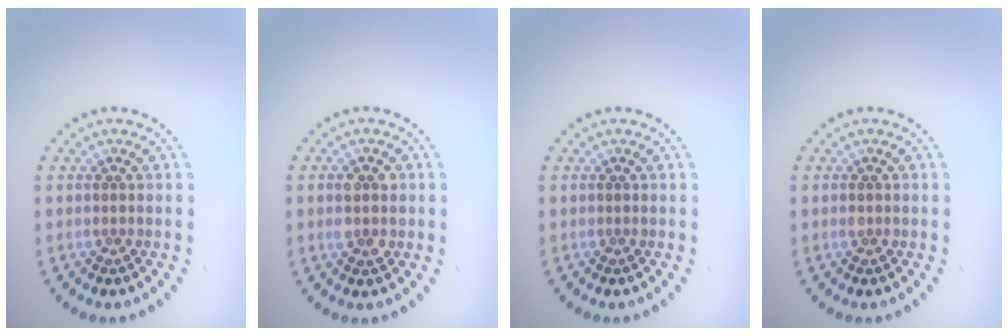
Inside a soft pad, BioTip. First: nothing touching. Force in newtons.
{"total": 2.7, "press": 2.7, "slide": 0.2}
{"total": 0.0}
{"total": 0.7, "press": 0.6, "slide": 0.1}